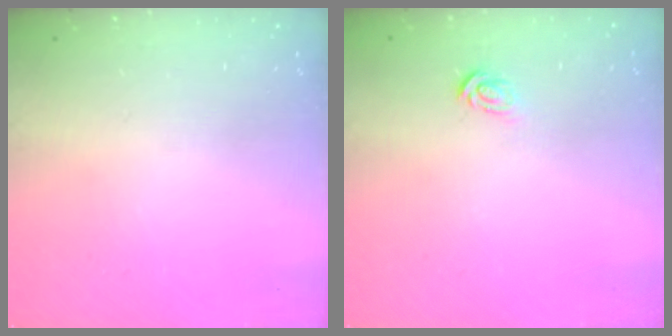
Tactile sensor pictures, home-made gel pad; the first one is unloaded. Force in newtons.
{"total": 3.0, "press": 3.0, "slide": 0.1}